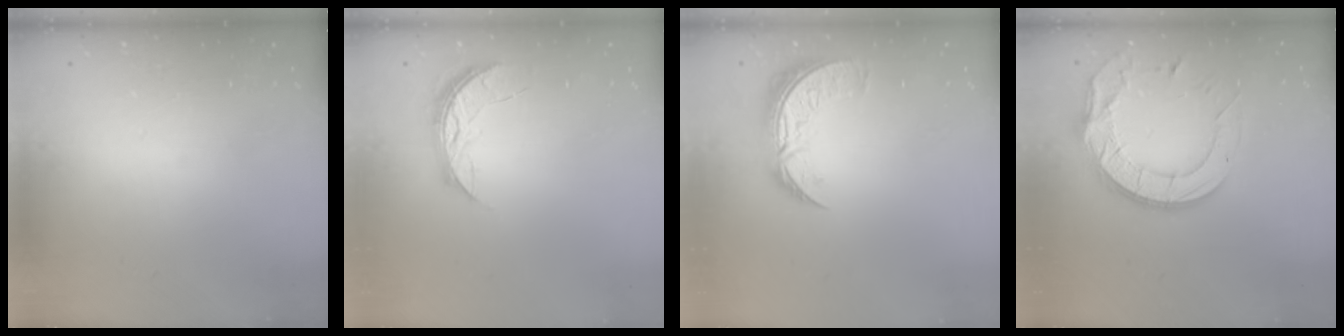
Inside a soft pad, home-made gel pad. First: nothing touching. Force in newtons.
{"total": 6.1, "press": 6.1, "slide": 0.4}
{"total": 9.1, "press": 9.0, "slide": 0.8}
{"total": 18.1, "press": 18.1, "slide": 1.3}